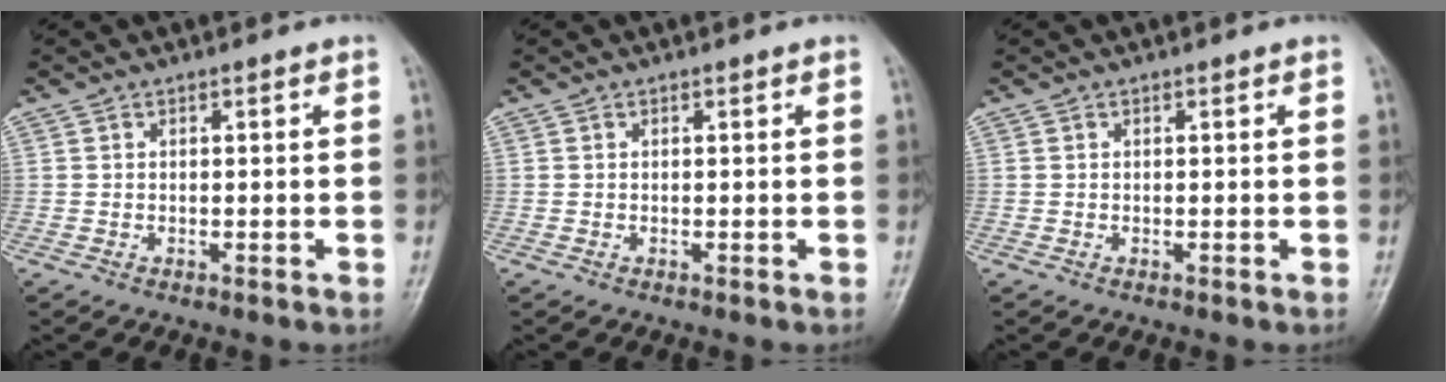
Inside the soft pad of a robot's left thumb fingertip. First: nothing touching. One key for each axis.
{"total": 0.0}
{"total": 0.0}